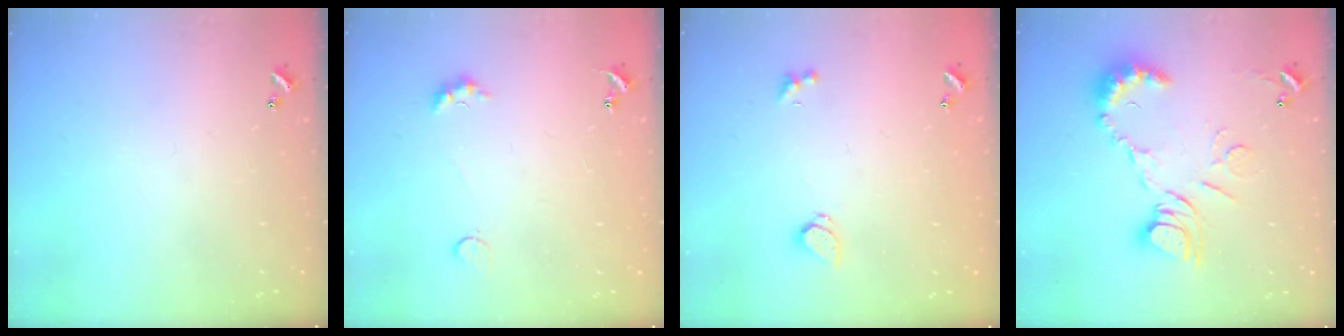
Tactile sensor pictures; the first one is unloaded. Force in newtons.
{"total": 2.8, "press": 2.7, "slide": 0.5}
{"total": 1.8, "press": 1.7, "slide": 0.7}
{"total": 12.5, "press": 12.4, "slide": 1.3}